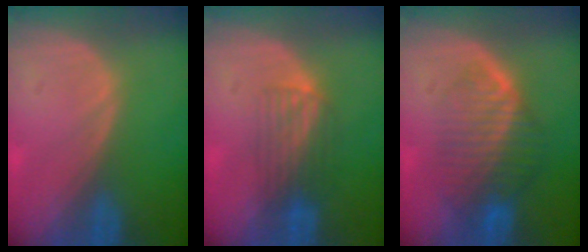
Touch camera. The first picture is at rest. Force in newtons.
{"total": 4.0, "press": 3.8, "slide": 1.1}
{"total": 7.9, "press": 7.1, "slide": 3.4}